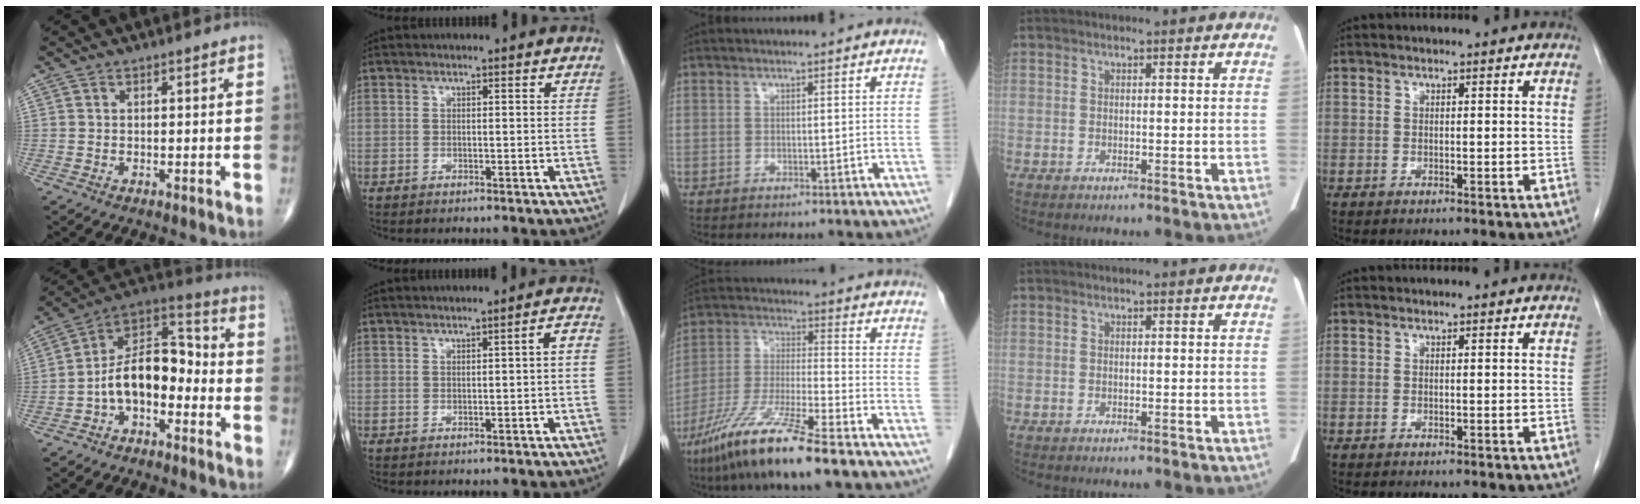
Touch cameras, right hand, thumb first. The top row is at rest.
{"thumb": {"total": 13.1, "force": [-3.5, 7.6, 10.1], "torque": [-0.148, 0.064, -0.073]}, "index": {"total": 1.7, "force": [-0.4, 0.2, 1.7], "torque": [-0.020, 0.003, -0.006]}, "middle": {"total": 15.1, "force": [-10.1, 0.4, 11.1], "torque": [-0.234, -0.041, -0.190]}}